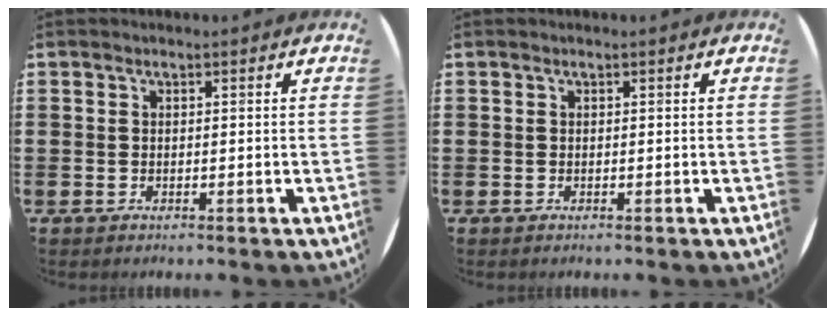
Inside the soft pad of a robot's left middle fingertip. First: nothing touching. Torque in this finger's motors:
{"motor_torque": [0.00, 0.00, 0.00, 0.00]}